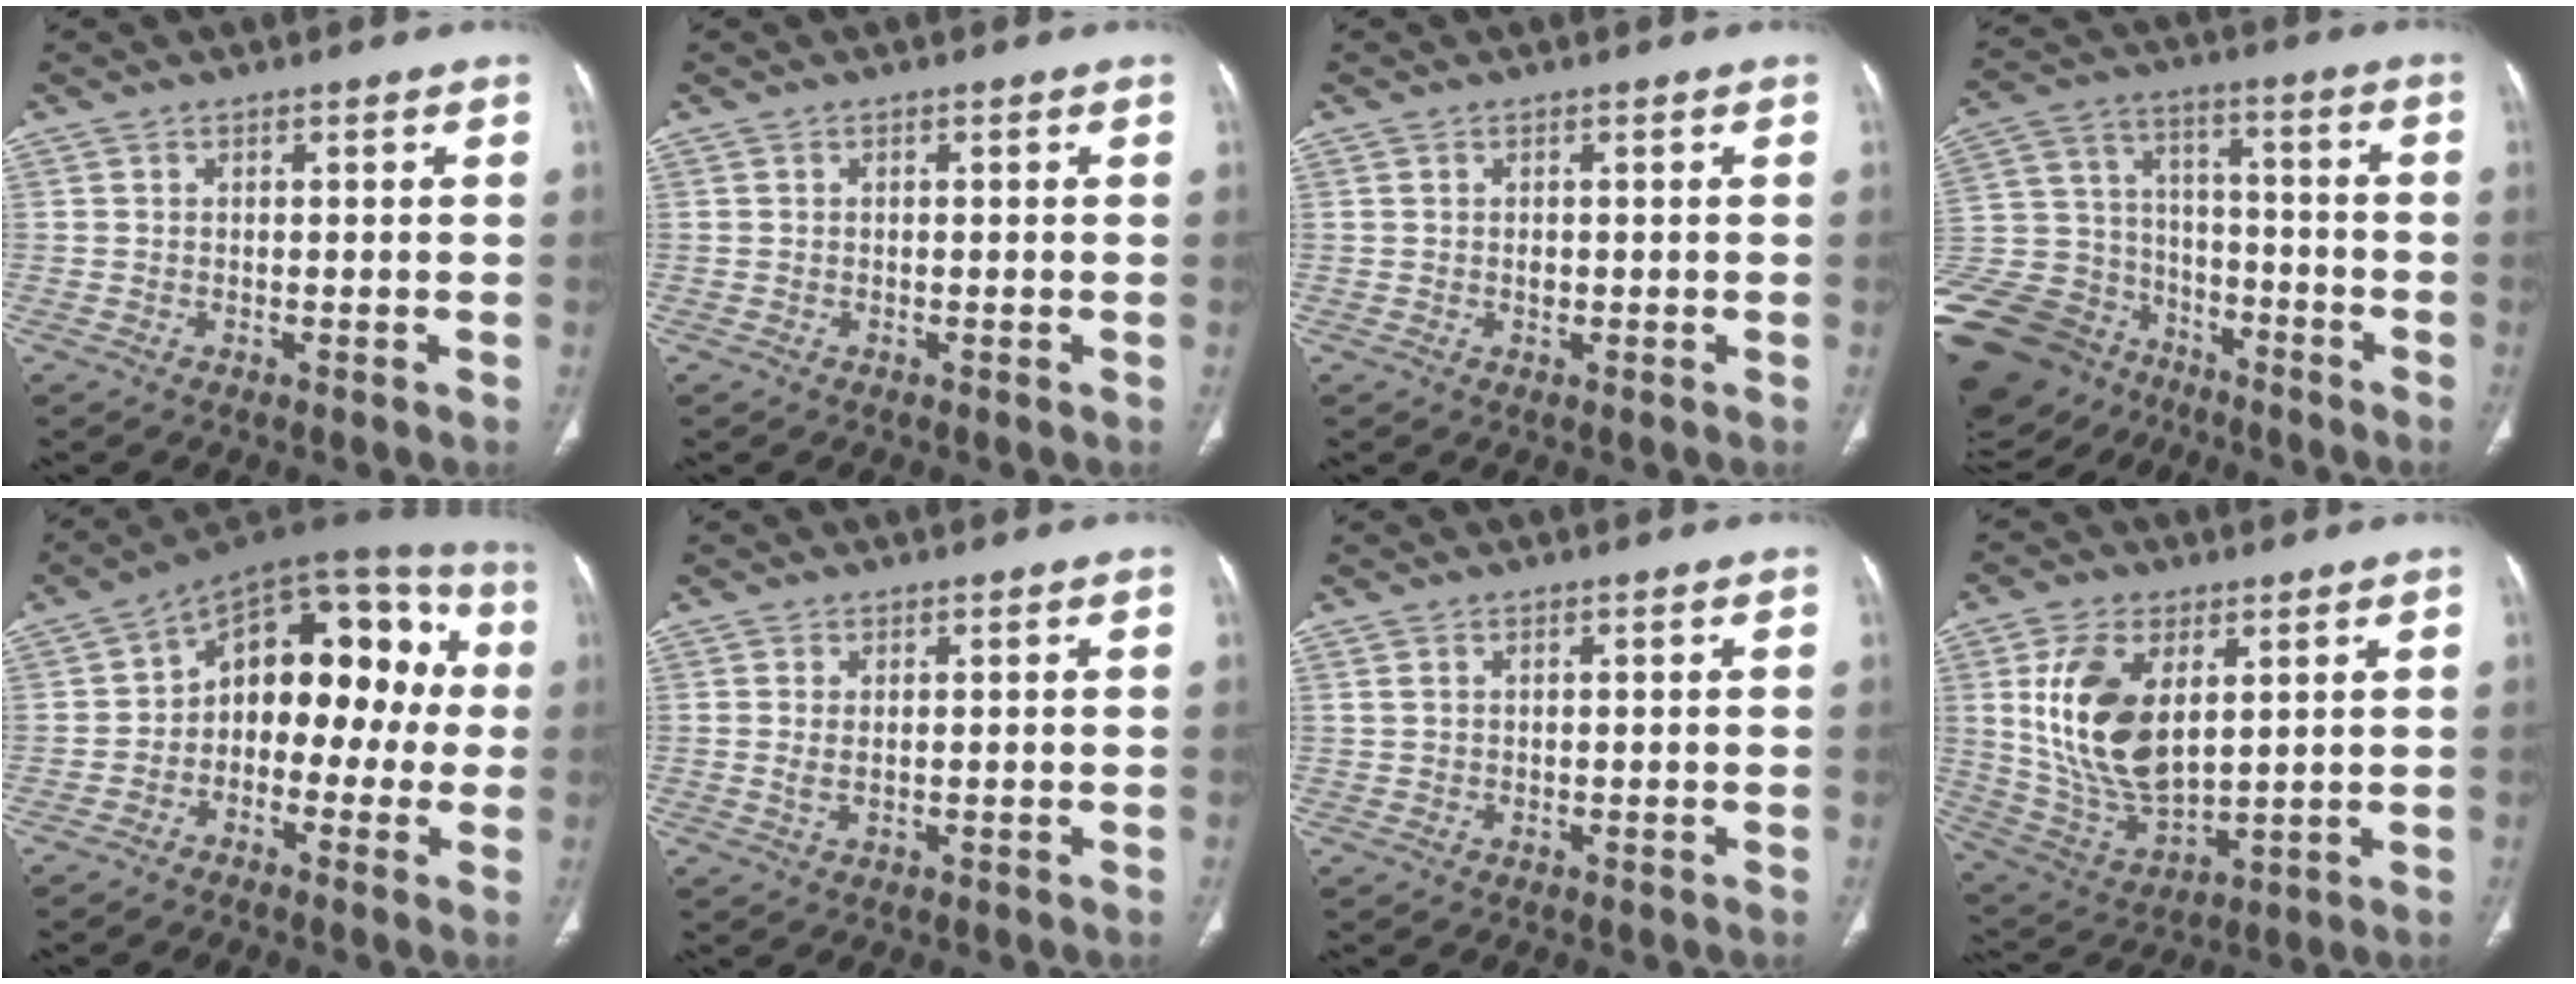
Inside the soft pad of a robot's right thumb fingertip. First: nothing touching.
{"total": 0.0}
{"total": 1.0, "force": [0.0, 0.7, 0.7], "torque": [-0.012, 0.002, 0.002]}
{"total": 32.8, "force": [-16.9, 23.2, 15.9], "torque": [-0.433, 0.061, -0.282]}
{"total": 17.0, "force": [-0.3, 10.7, 13.2], "torque": [-0.123, 0.060, -0.024]}
{"total": 1.6, "force": [0.3, 0.7, 1.5], "torque": [-0.035, 0.000, 0.013]}
{"total": 0.9, "force": [0.5, 0.4, 0.5], "torque": [-0.013, 0.010, 0.016]}
{"total": 16.7, "force": [4.5, 9.2, 13.2], "torque": [-0.247, -0.023, 0.101]}